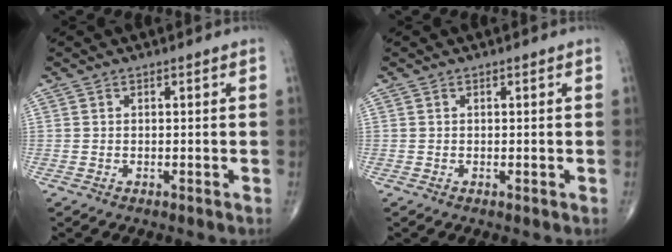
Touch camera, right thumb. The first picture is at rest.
{"total": 0.0}